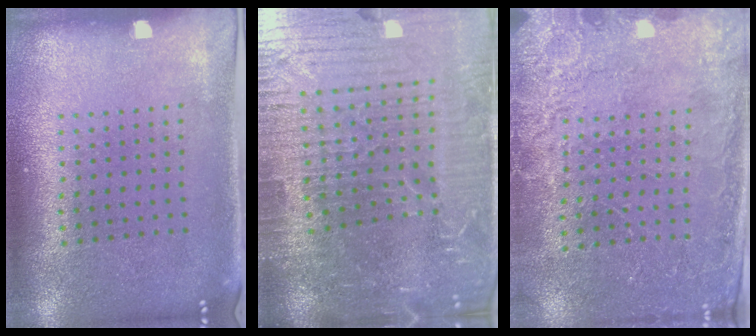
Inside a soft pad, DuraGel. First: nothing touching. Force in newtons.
{"total": 7.0, "press": 6.1, "slide": 3.5}
{"total": 2.6, "press": 2.5, "slide": 0.5}